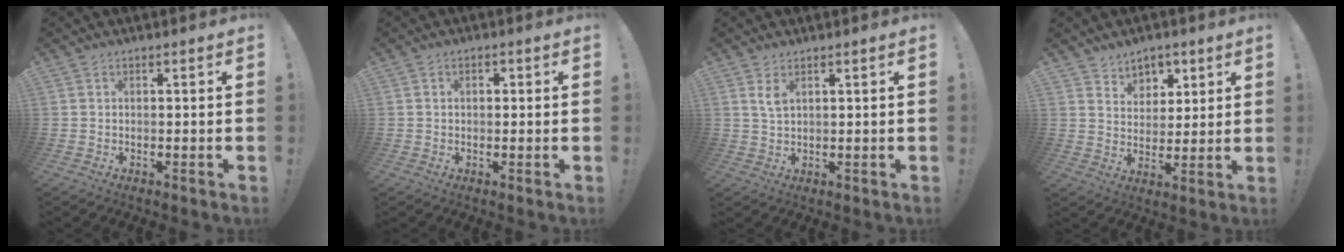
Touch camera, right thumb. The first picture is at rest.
{"total": 1.1, "force": [-0.1, 0.8, 0.8], "torque": [-0.007, 0.003, -0.005]}
{"total": 3.3, "force": [1.7, 1.5, 2.3], "torque": [-0.035, -0.009, 0.028]}
{"total": 6.6, "force": [4.5, 4.8, 0.5], "torque": [-0.001, -0.043, 0.086]}